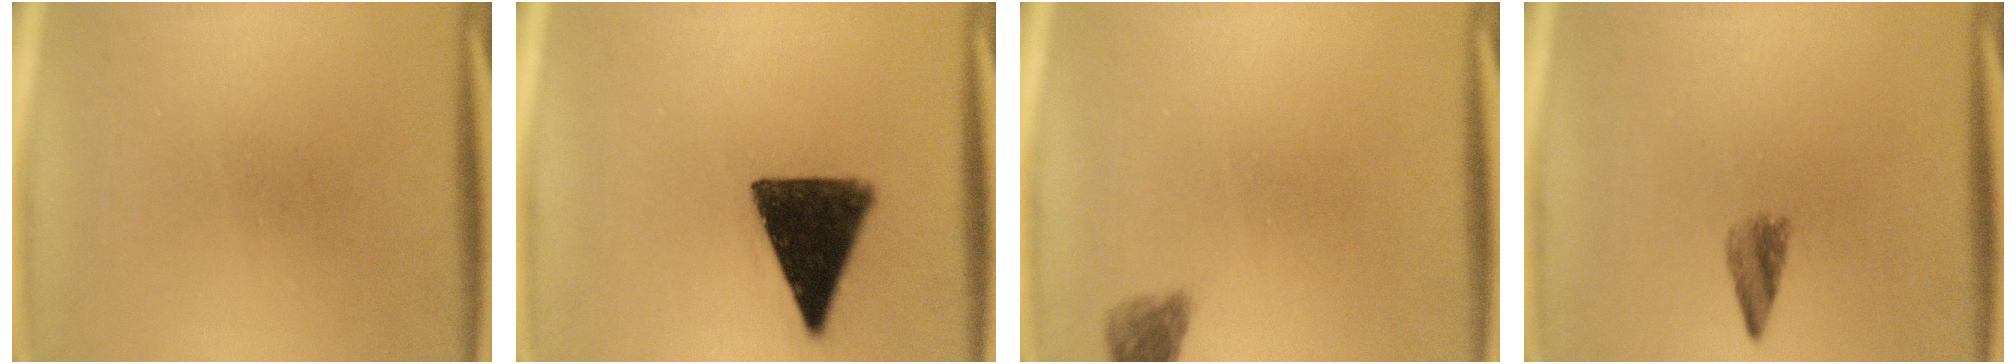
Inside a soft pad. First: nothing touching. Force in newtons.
{"total": 14.1}
{"total": 2.4}
{"total": 2.6}